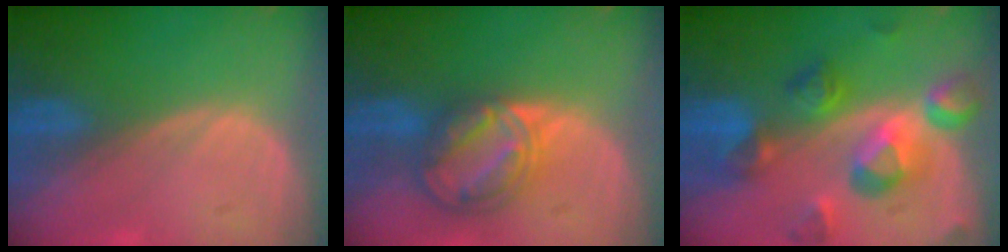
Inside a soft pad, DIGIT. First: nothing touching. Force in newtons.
{"total": 8.5, "press": 7.2, "slide": 4.6}
{"total": 10.5, "press": 9.4, "slide": 4.8}